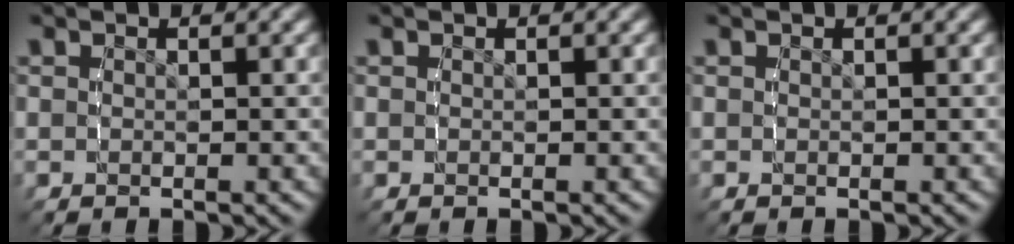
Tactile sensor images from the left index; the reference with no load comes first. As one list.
[{"total": 0.0}, {"total": 0.0}]